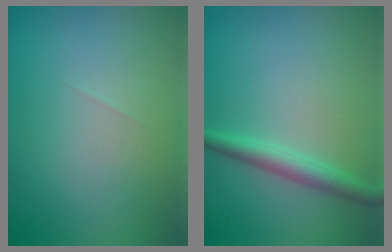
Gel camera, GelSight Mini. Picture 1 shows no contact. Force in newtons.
{"total": 2.5, "press": 2.5, "slide": 0.1}